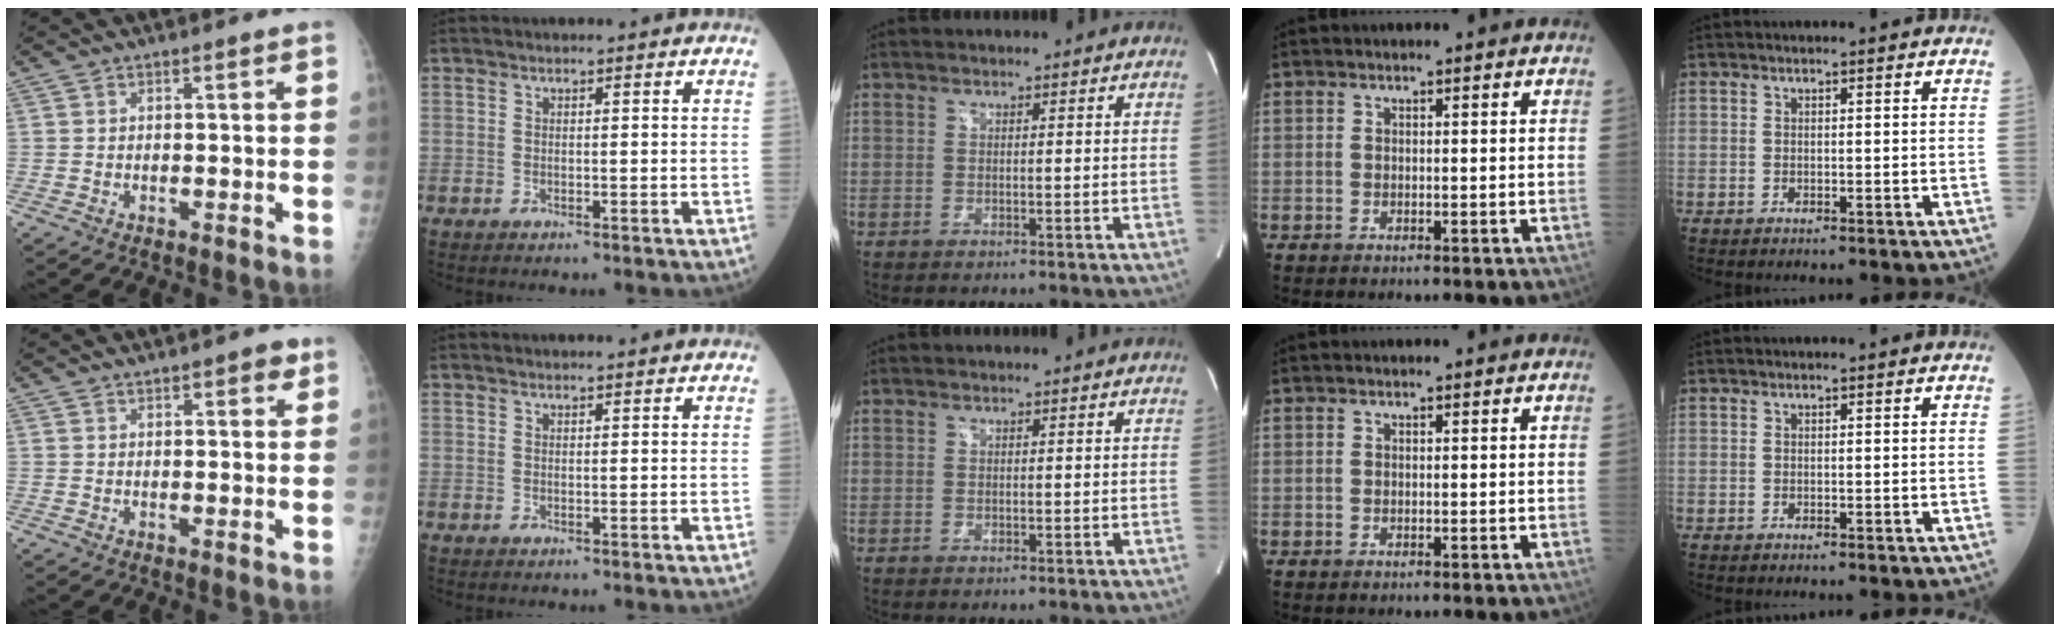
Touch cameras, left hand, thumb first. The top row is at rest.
{"thumb": {"total": 3.2, "force": [2.0, 1.2, 2.1], "torque": [-0.016, -0.007, 0.023]}, "index": {"total": 1.8, "force": [1.7, 0.1, 0.6], "torque": [-0.009, 0.013, 0.024]}}